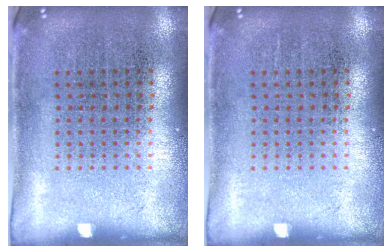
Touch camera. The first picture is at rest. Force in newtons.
{"total": 0.0}